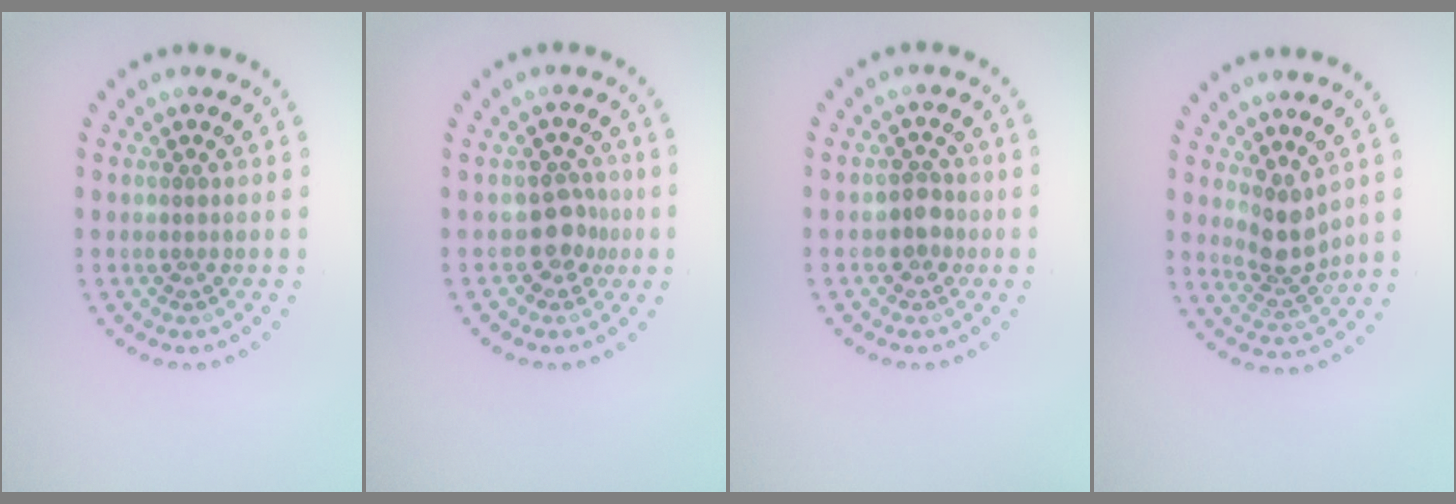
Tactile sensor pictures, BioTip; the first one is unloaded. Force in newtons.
{"total": 2.3, "press": 1.8, "slide": 1.5}
{"total": 1.9, "press": 1.8, "slide": 0.7}
{"total": 3.0, "press": 2.2, "slide": 1.9}